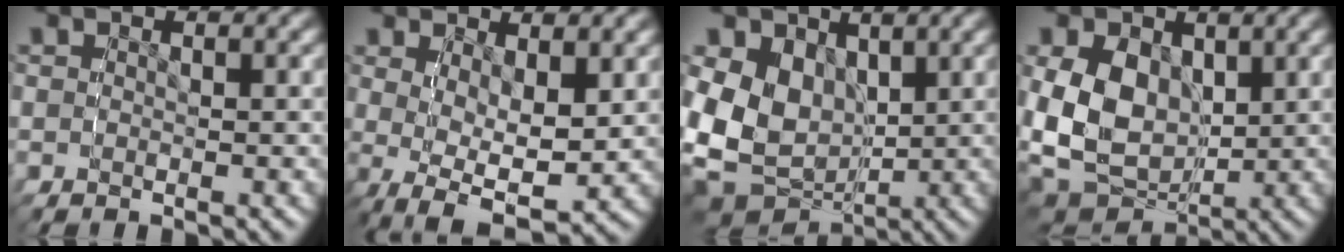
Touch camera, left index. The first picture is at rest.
{"total": 6.0, "force": [-1.7, 3.5, 4.5], "torque": [-0.098, -0.041, -0.011]}
{"total": 12.8, "force": [-0.5, 10.8, 7.0], "torque": [-0.177, -0.048, 0.007]}
{"total": 11.0, "force": [0.1, 9.0, 6.3], "torque": [-0.151, -0.033, 0.014]}